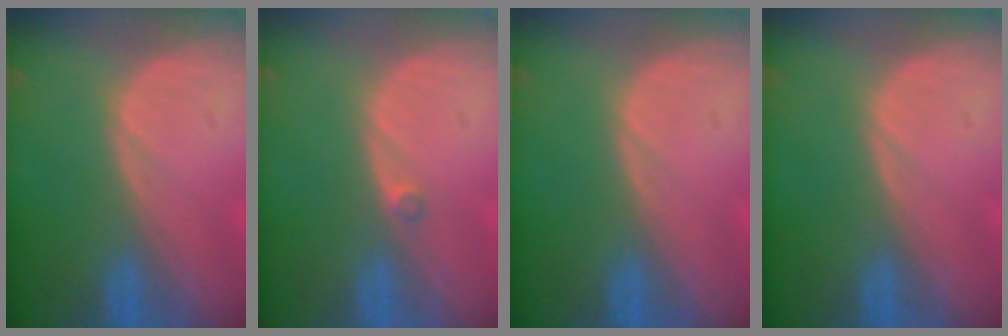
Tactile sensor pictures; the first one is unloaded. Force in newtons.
{"total": 1.0, "press": 0.8, "slide": 0.5}
{"total": 0.0}
{"total": 0.0}